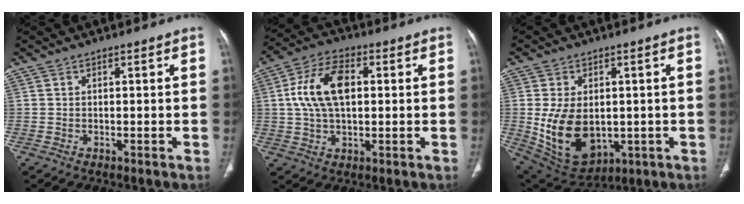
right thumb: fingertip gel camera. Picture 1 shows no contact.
{"total": 11.9, "force": [1.7, 6.8, 9.6], "torque": [-0.182, 0.017, 0.028]}
{"total": 14.5, "force": [-1.1, 9.6, 10.7], "torque": [-0.172, -0.008, 0.015]}